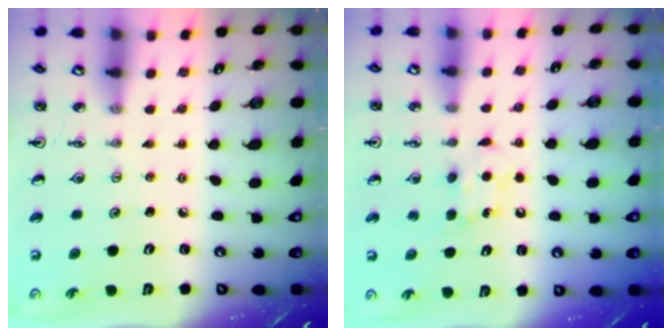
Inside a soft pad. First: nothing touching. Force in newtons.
{"total": 5.4, "press": 5.3, "slide": 0.9}